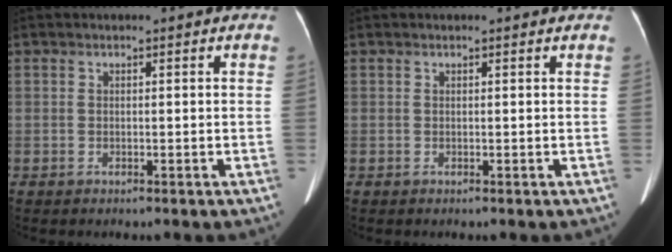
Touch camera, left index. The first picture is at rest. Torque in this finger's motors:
{"motor_torque": [-0.37, -0.14, -0.21, -0.01]}